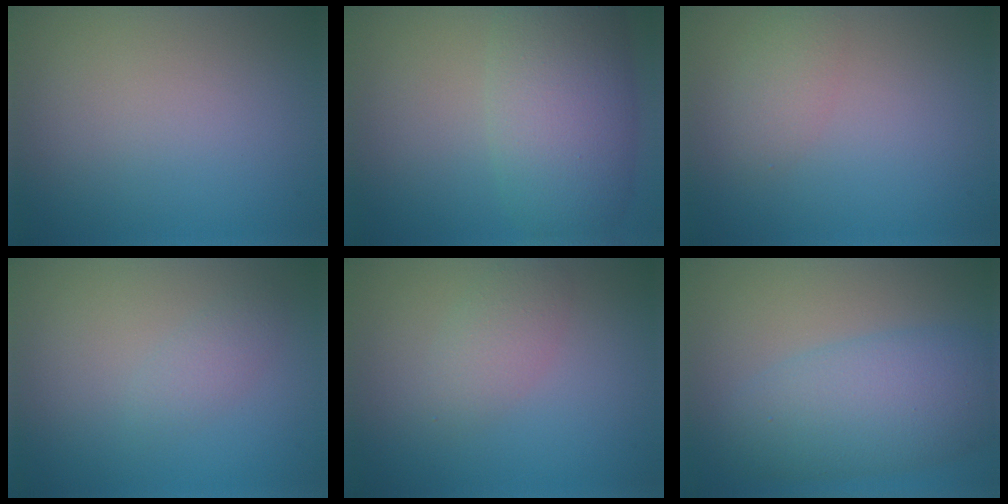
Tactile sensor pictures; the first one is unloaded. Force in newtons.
{"total": 7.6, "press": 7.6, "slide": 0.2}
{"total": 1.7, "press": 1.7, "slide": 0.0}
{"total": 1.4, "press": 1.4, "slide": 0.1}
{"total": 2.1, "press": 2.1, "slide": 0.0}
{"total": 6.7, "press": 6.7, "slide": 0.1}